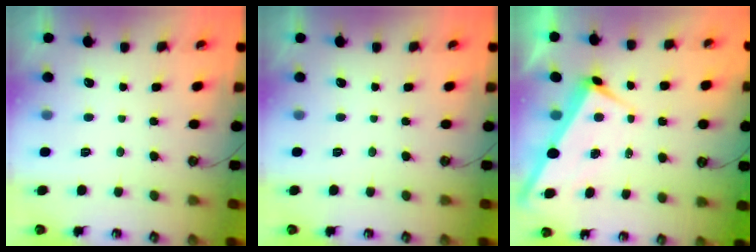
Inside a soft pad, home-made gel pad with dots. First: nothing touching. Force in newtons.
{"total": 0.0}
{"total": 2.8, "press": 2.7, "slide": 0.6}